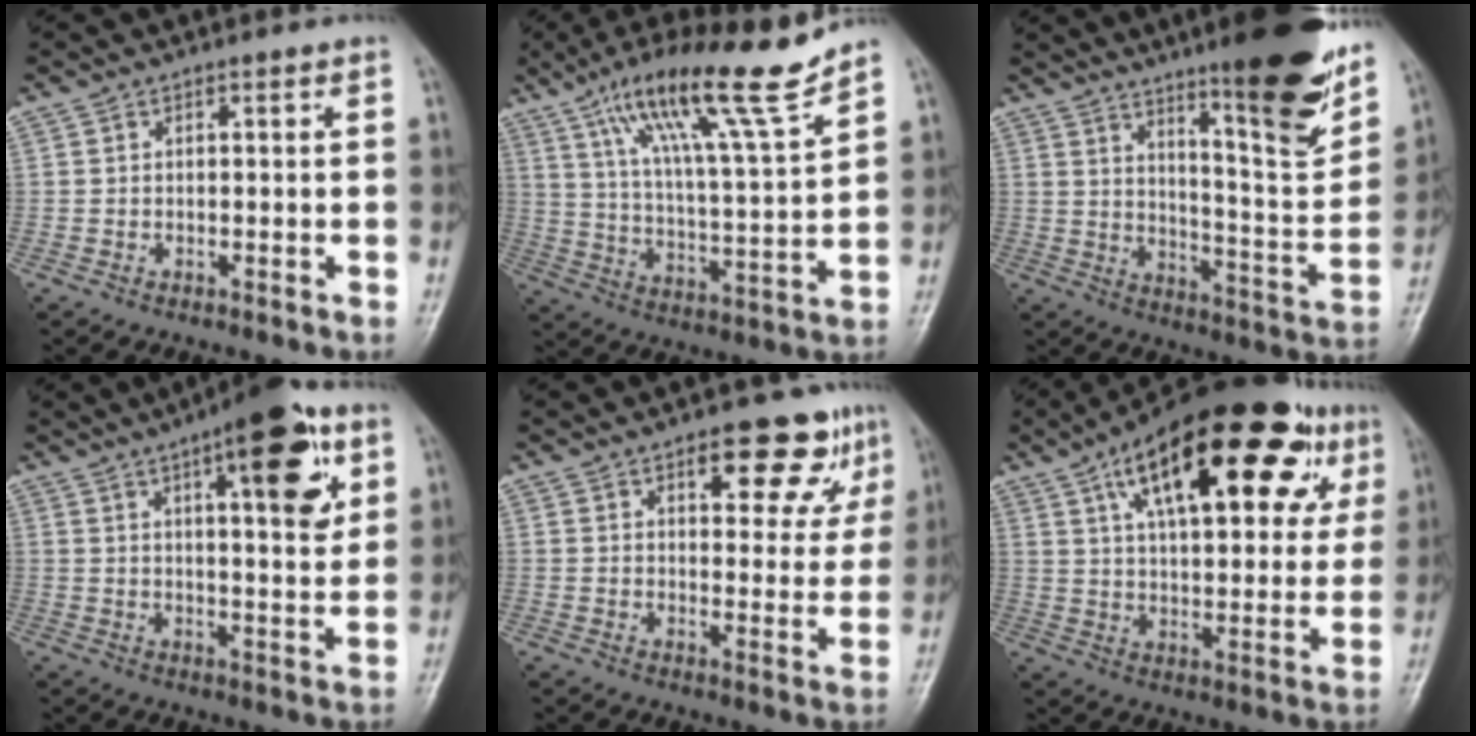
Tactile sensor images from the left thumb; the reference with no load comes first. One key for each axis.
{"total": 17.8, "fx": 12.5, "fy": 1.3, "fz": 12.6, "tx": -0.202, "ty": -0.057, "tz": 0.212}
{"total": 20.1, "fx": 13.0, "fy": 3.4, "fz": 14.9, "tx": -0.175, "ty": -0.074, "tz": 0.198}
{"total": 12.5, "fx": 5.4, "fy": 4.7, "fz": 10.2, "tx": -0.103, "ty": -0.017, "tz": 0.066}
{"total": 12.6, "fx": 7.1, "fy": 5.4, "fz": 8.8, "tx": -0.065, "ty": -0.029, "tz": 0.091}
{"total": 28.4, "fx": 12.9, "fy": 11.6, "fz": 22.4, "tx": -0.306, "ty": 0.007, "tz": 0.191}